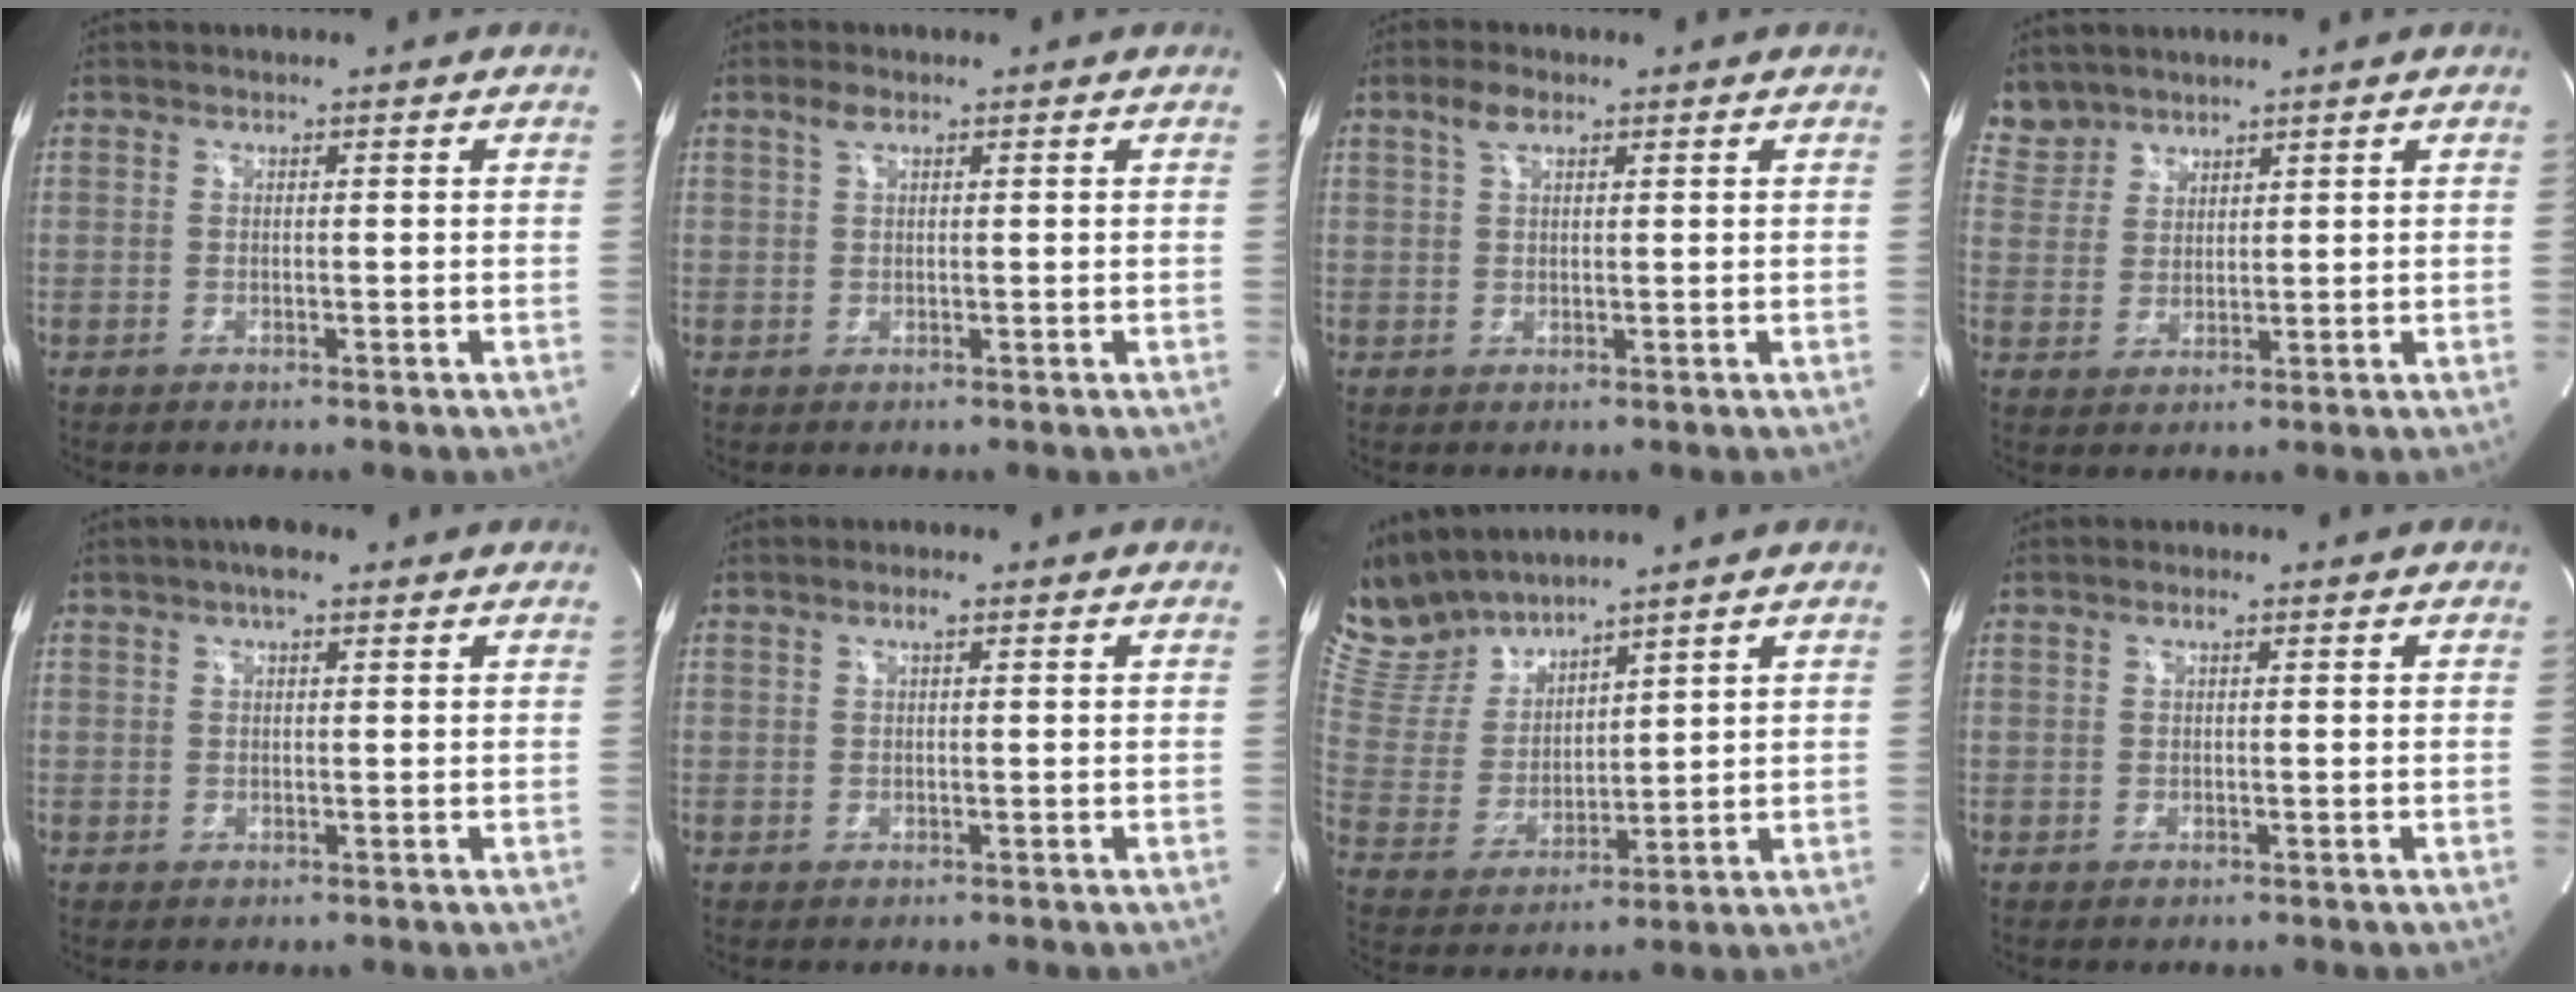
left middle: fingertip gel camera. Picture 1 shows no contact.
{"total": 1.6, "force": [1.0, 0.6, 1.1], "torque": [-0.027, 0.008, 0.021]}
{"total": 2.7, "force": [1.7, 1.1, 1.8], "torque": [-0.043, 0.009, 0.036]}
{"total": 4.8, "force": [4.3, 2.1, -0.3], "torque": [0.006, 0.007, 0.096]}
{"total": 2.9, "force": [1.9, 1.2, 1.9], "torque": [-0.032, 0.012, 0.029]}
{"total": 1.2, "force": [0.6, 0.2, 1.0], "torque": [-0.022, 0.001, 0.009]}
{"total": 11.0, "force": [10.5, 1.9, 2.4], "torque": [-0.073, 0.013, 0.230]}
{"total": 0.7, "force": [0.4, 0.1, 0.6], "torque": [-0.014, 0.001, 0.005]}